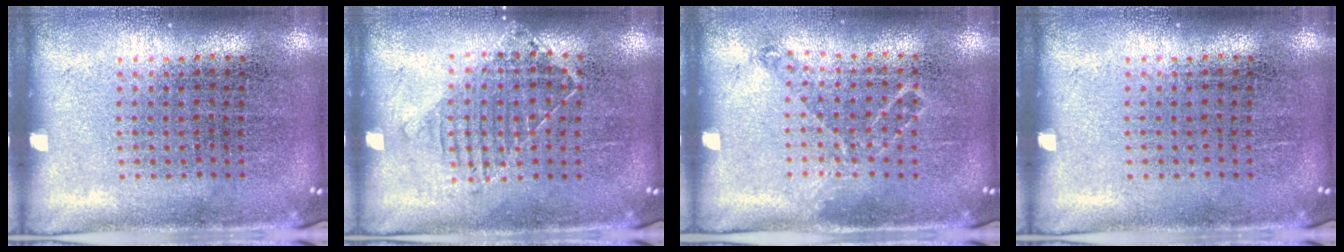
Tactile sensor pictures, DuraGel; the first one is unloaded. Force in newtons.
{"total": 1.1, "press": 0.9, "slide": 0.6}
{"total": 1.0, "press": 0.9, "slide": 0.3}
{"total": 0.0}